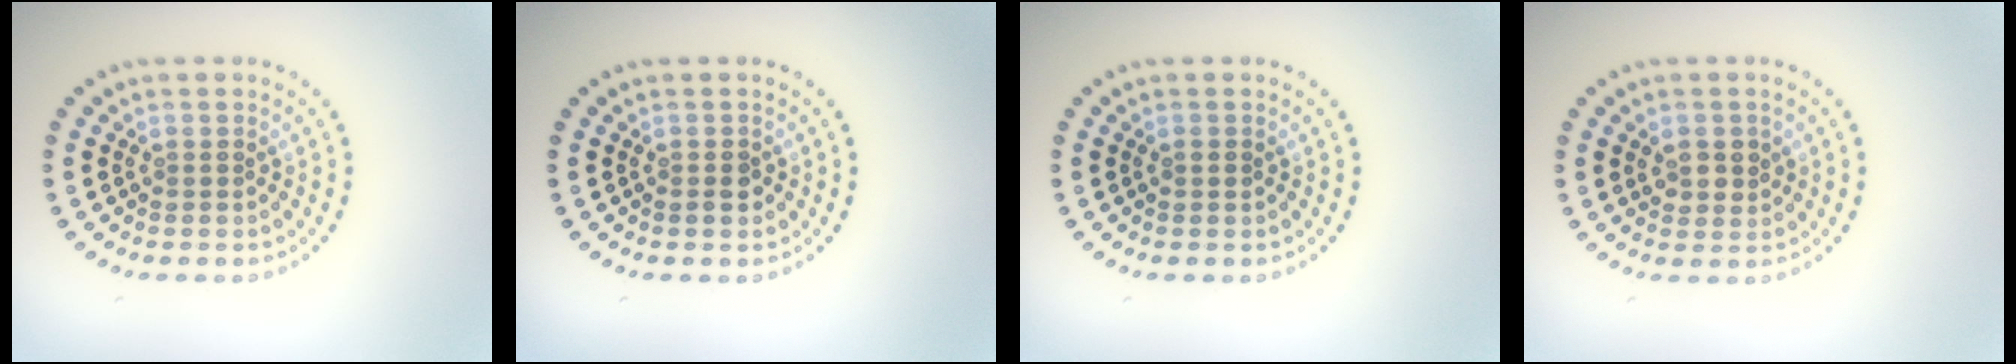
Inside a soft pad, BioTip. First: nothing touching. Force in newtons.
{"total": 1.2, "press": 1.1, "slide": 0.4}
{"total": 0.7, "press": 0.7, "slide": 0.1}
{"total": 2.0, "press": 1.9, "slide": 0.6}